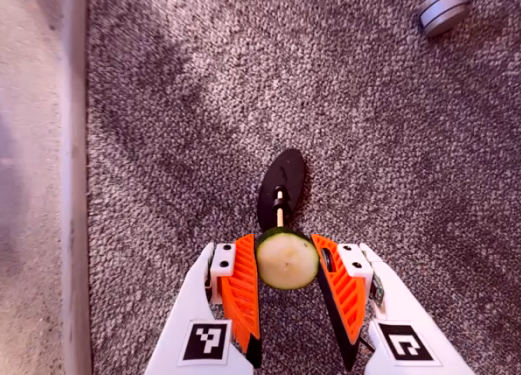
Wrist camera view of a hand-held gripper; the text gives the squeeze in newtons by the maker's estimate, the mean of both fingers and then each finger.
{"total": 8.3, "left": 7.8, "right": 8.9}